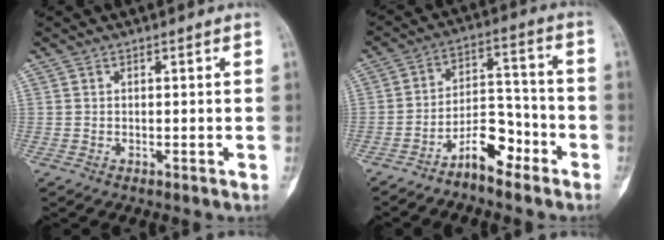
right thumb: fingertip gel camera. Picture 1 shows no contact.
{"total": 8.4, "force": [-5.7, 3.7, 5.0], "torque": [-0.074, 0.069, -0.105]}